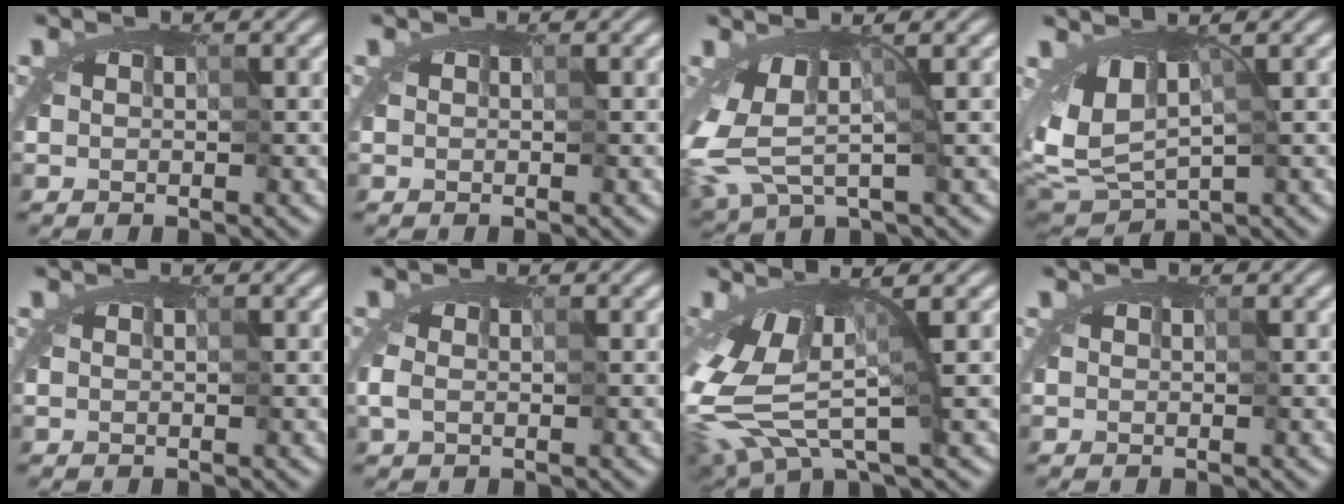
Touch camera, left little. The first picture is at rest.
{"total": 0.0}
{"total": 4.1, "force": [-0.7, 2.0, 3.5], "torque": [-0.083, -0.012, -0.012]}
{"total": 4.2, "force": [0.0, 2.2, 3.6], "torque": [-0.067, -0.011, 0.003]}
{"total": 0.0}
{"total": 0.0}
{"total": 6.2, "force": [-2.4, 1.7, 5.5], "torque": [-0.115, -0.006, -0.048]}
{"total": 0.0}